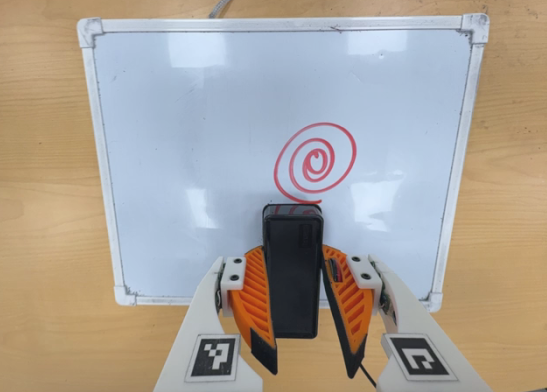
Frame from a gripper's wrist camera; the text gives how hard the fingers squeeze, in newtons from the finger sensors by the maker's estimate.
{"total": 8.4, "left": 6.9, "right": 10.0}